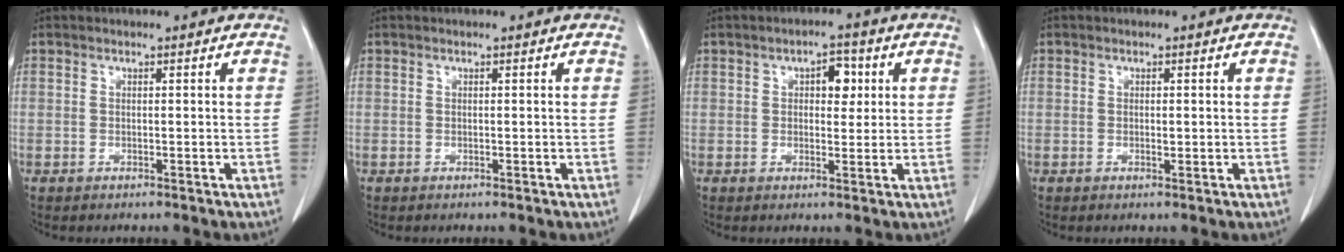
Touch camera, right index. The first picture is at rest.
{"total": 0.0}
{"total": 4.0, "force": [1.2, 2.1, 3.2], "torque": [-0.043, 0.010, 0.016]}
{"total": 0.8, "force": [0.1, 0.4, 0.7], "torque": [-0.013, -0.002, 0.001]}